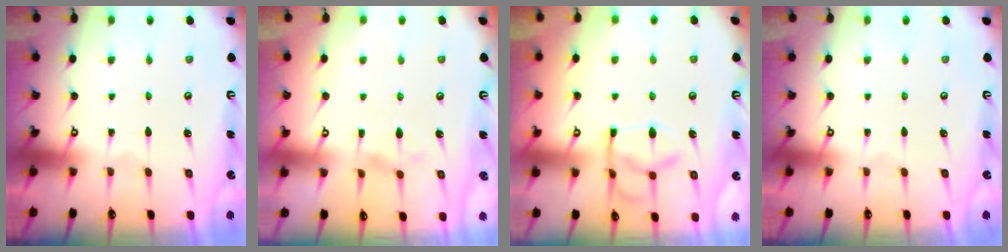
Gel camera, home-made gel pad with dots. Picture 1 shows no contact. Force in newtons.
{"total": 1.3, "press": 1.2, "slide": 0.6}
{"total": 8.4, "press": 8.4, "slide": 0.8}
{"total": 0.0}